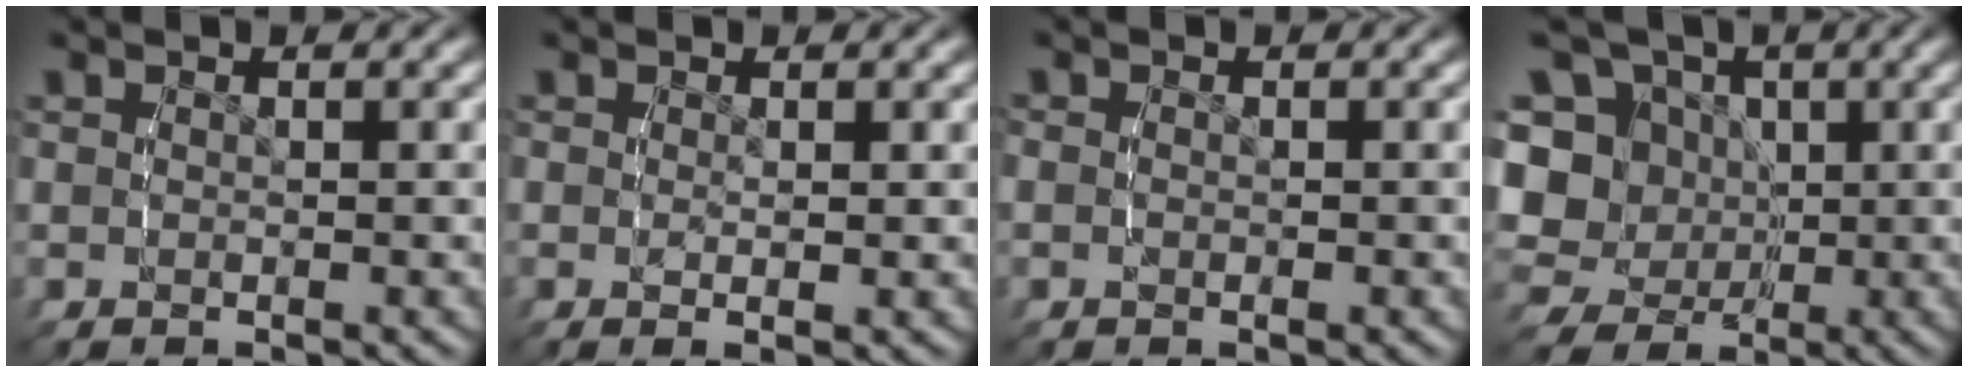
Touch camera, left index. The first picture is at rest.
{"total": 0.8, "force": [0.0, 0.2, 0.8], "torque": [-0.018, -0.012, 0.006]}
{"total": 1.2, "force": [-0.3, 1.0, 0.5], "torque": [-0.011, -0.002, -0.008]}
{"total": 14.4, "force": [0.8, 13.0, 6.2], "torque": [-0.155, -0.040, 0.014]}